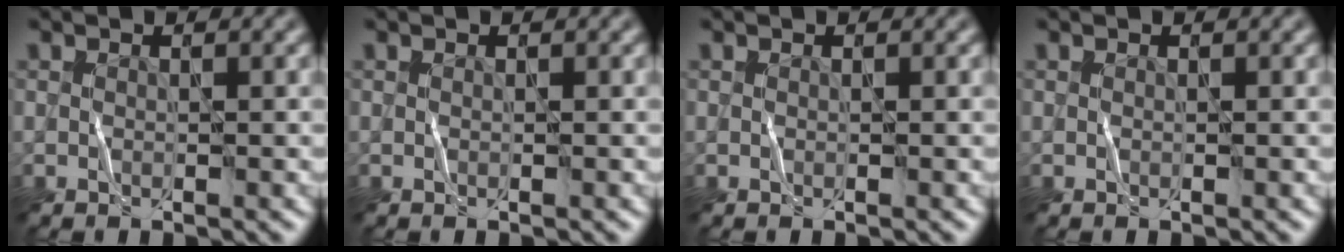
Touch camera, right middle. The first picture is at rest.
{"total": 0.0}
{"total": 0.0}
{"total": 0.0}